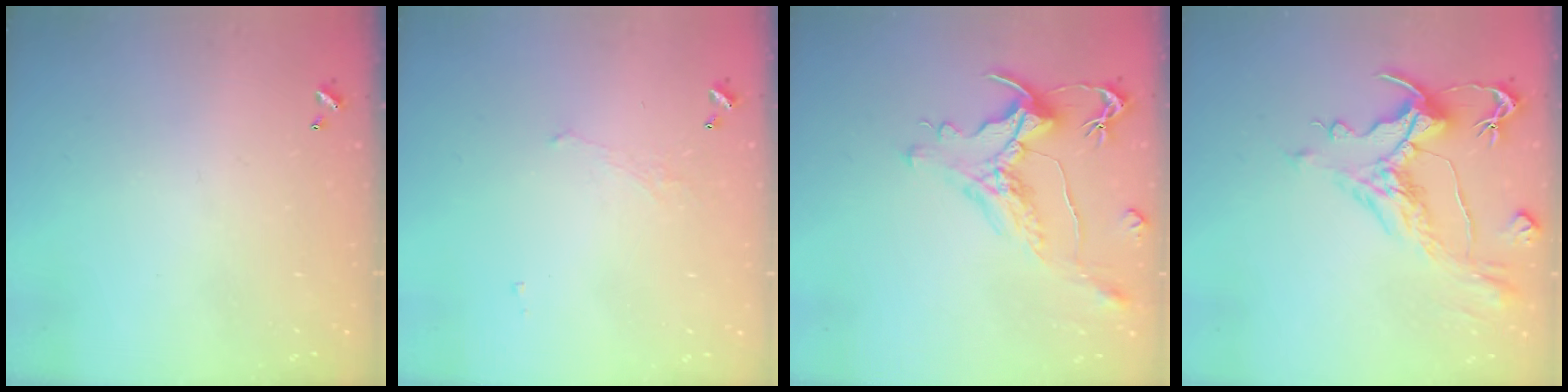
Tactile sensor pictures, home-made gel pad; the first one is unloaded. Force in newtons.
{"total": 1.1, "press": 0.8, "slide": 0.7}
{"total": 1.5, "press": 0.7, "slide": 1.3}
{"total": 2.6, "press": 2.1, "slide": 1.6}